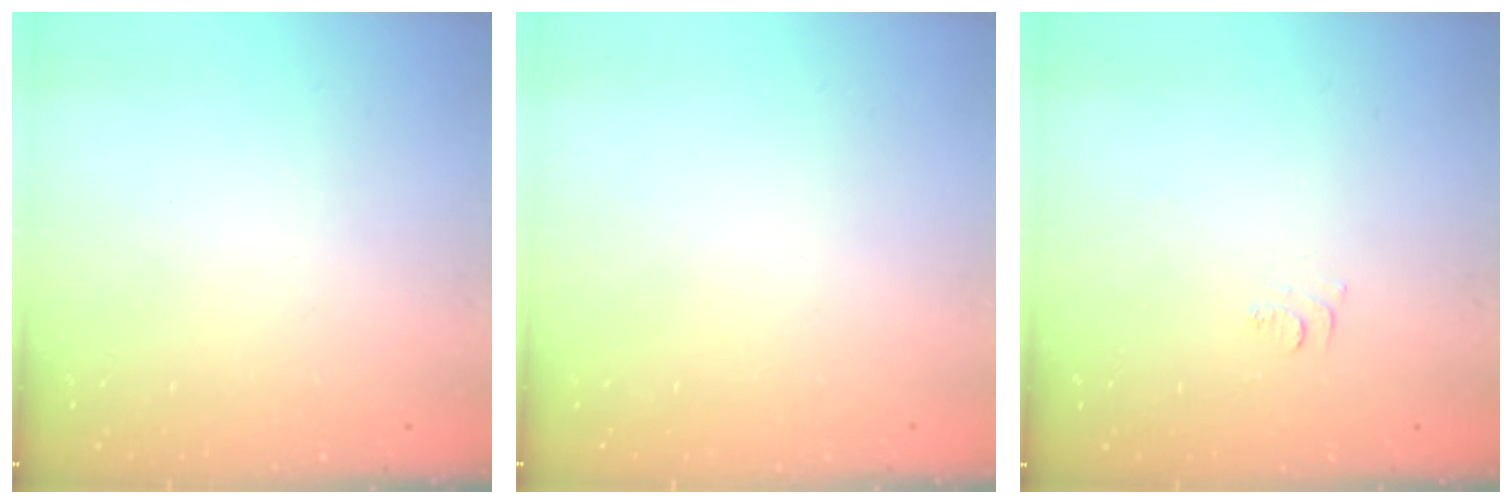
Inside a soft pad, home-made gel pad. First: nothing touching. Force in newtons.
{"total": 1.5, "press": 1.5, "slide": 0.1}
{"total": 4.5, "press": 4.5, "slide": 0.7}